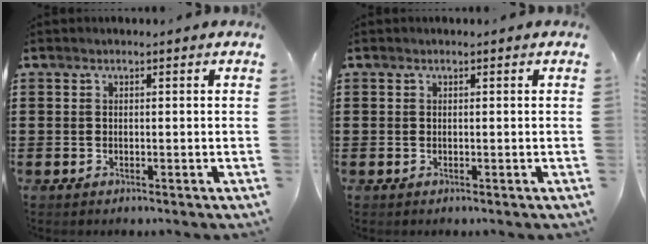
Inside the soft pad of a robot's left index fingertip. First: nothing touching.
{"total": 0.0}